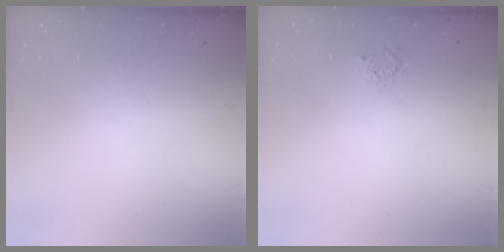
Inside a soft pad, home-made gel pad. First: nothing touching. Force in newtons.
{"total": 2.7, "press": 2.7, "slide": 0.4}